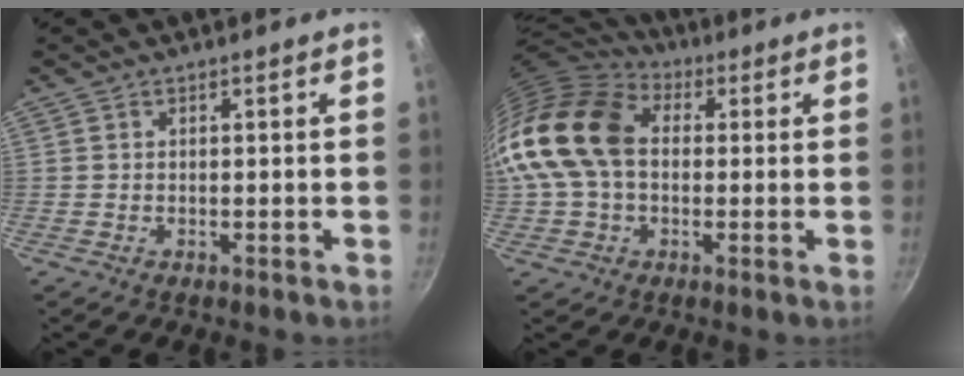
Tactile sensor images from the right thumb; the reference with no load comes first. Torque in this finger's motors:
{"motor_torque": [-0.30, 1.80, 0.62, -0.50, 0.41]}